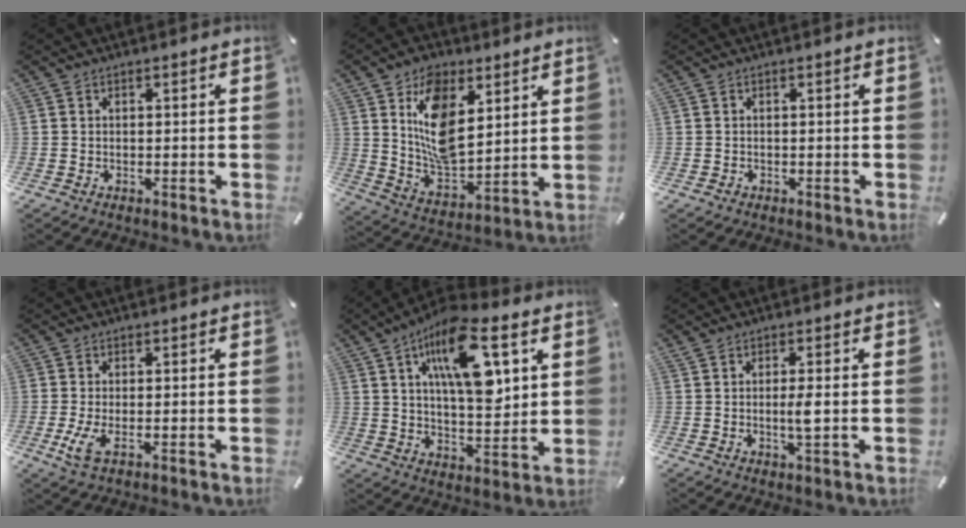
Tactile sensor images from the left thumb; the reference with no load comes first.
{"total": 14.0, "force": [6.0, 8.8, 9.1], "torque": [-0.189, -0.019, 0.114]}
{"total": 0.6, "force": [-0.3, 0.5, 0.1], "torque": [-0.001, 0.004, -0.007]}
{"total": 4.2, "force": [-0.6, 1.3, 4.0], "torque": [-0.094, -0.014, -0.013]}
{"total": 17.7, "force": [8.0, 7.6, 13.8], "torque": [-0.233, -0.022, 0.131]}
{"total": 3.6, "force": [0.3, 0.3, 3.6], "torque": [-0.067, -0.005, 0.002]}